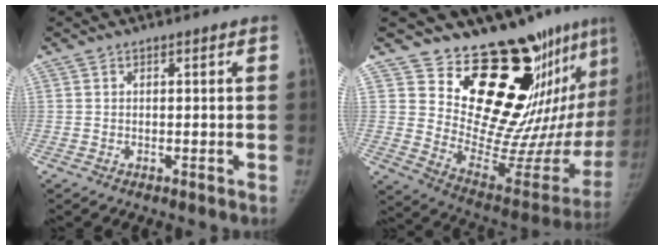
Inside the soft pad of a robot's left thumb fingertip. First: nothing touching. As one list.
[{"total": 21.9, "force": [16.3, 7.3, 12.5], "torque": [-0.123, -0.161, 0.246]}]